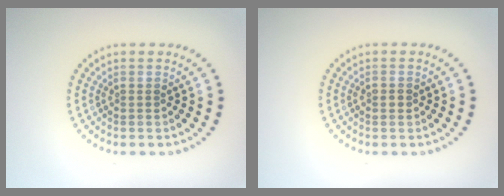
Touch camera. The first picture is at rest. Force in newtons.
{"total": 1.2, "press": 1.2, "slide": 0.2}